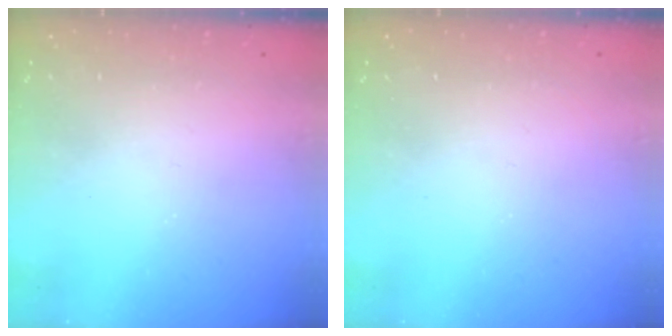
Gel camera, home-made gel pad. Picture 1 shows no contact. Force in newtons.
{"total": 0.0}